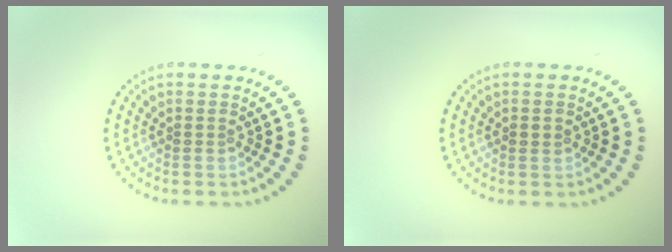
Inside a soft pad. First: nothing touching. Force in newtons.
{"total": 1.1, "press": 1.1, "slide": 0.1}